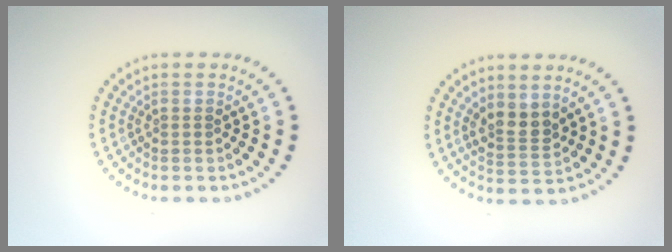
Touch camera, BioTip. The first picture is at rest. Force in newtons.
{"total": 2.5, "press": 2.2, "slide": 1.1}